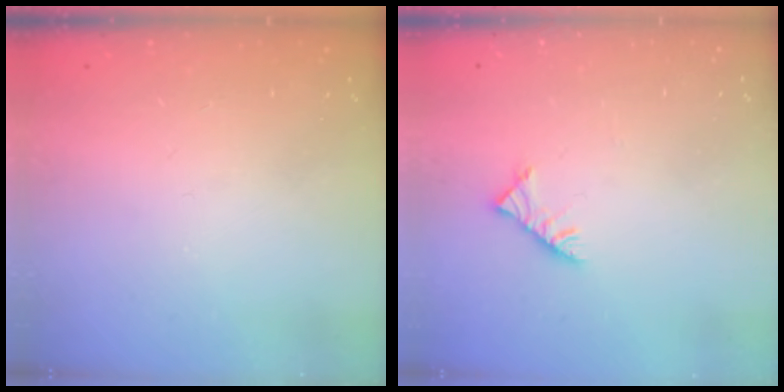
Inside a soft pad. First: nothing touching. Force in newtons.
{"total": 3.4, "press": 3.3, "slide": 0.8}